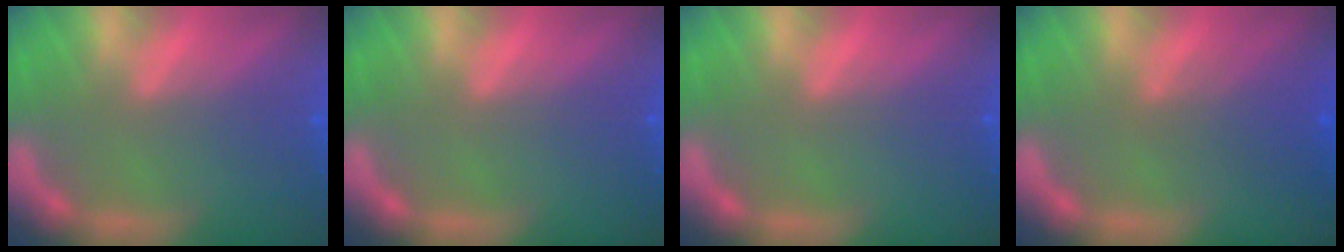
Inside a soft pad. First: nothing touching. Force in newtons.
{"total": 0.0}
{"total": 0.0}
{"total": 3.0}